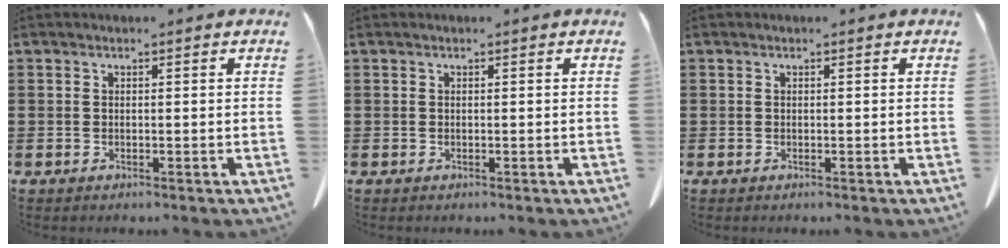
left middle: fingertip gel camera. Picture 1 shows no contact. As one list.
[{"total": 0.0}, {"total": 0.0}]